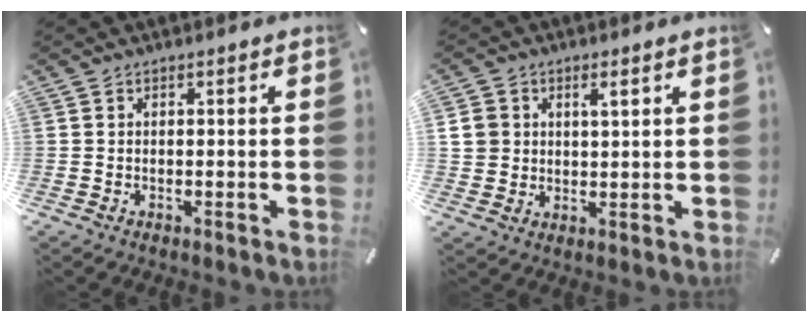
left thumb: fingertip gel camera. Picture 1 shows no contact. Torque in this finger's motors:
{"motor_torque": [0.80, 0.78, 0.27, -0.15, 0.08]}